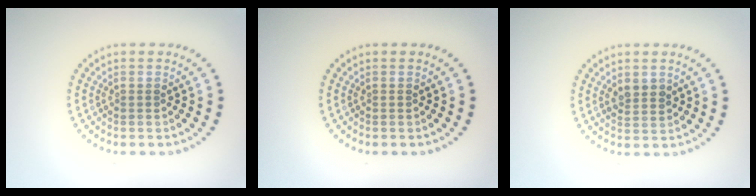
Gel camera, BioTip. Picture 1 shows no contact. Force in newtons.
{"total": 0.0}
{"total": 1.9, "press": 1.8, "slide": 0.6}